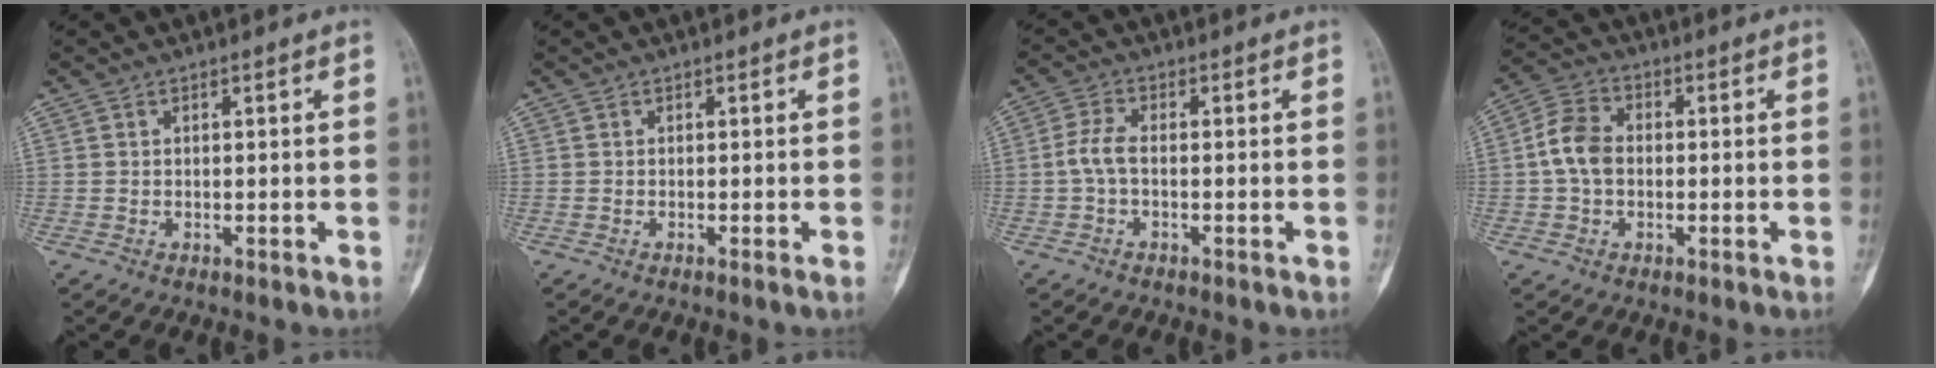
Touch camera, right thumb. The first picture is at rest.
{"total": 0.0}
{"total": 3.6, "force": [-0.7, 1.4, 3.2], "torque": [-0.077, 0.007, -0.021]}
{"total": 7.0, "force": [-0.4, 5.2, 4.7], "torque": [-0.083, 0.021, -0.017]}